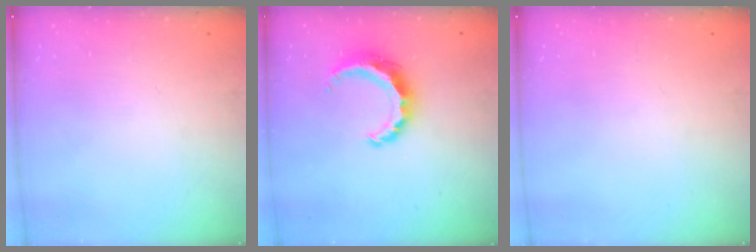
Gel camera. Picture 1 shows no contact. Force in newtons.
{"total": 7.5, "press": 7.5, "slide": 0.2}
{"total": 0.0}